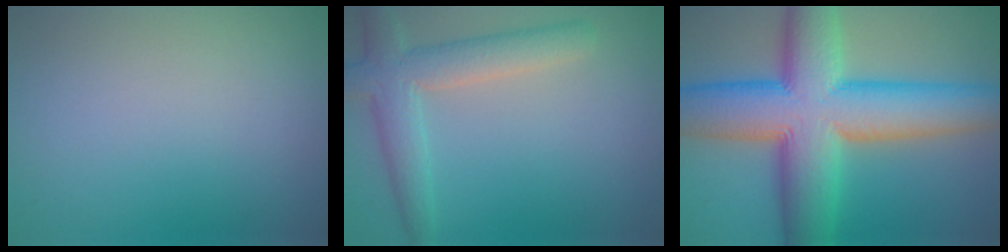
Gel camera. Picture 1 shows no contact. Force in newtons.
{"total": 4.8, "press": 4.8, "slide": 0.3}
{"total": 14.2, "press": 14.2, "slide": 0.2}